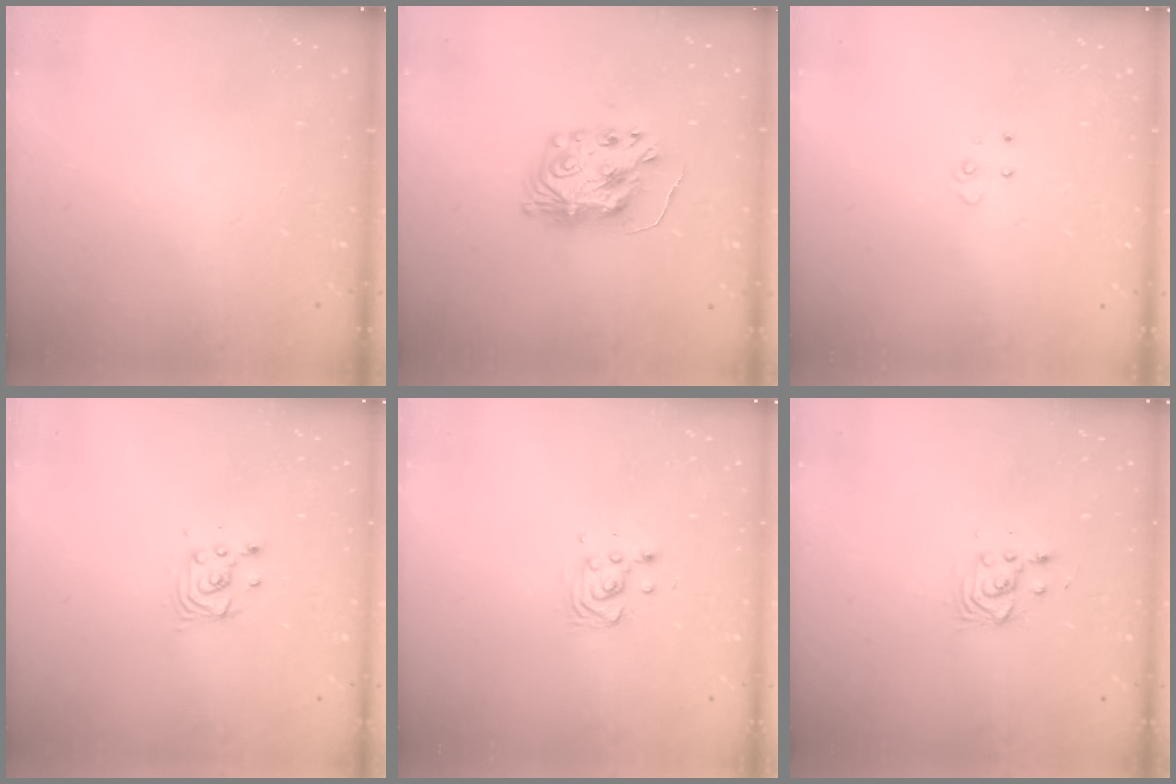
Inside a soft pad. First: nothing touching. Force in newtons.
{"total": 9.4, "press": 9.4, "slide": 0.9}
{"total": 3.6, "press": 3.6, "slide": 0.4}
{"total": 3.4, "press": 3.4, "slide": 0.4}
{"total": 6.2, "press": 6.0, "slide": 1.6}
{"total": 3.2, "press": 3.2, "slide": 0.2}